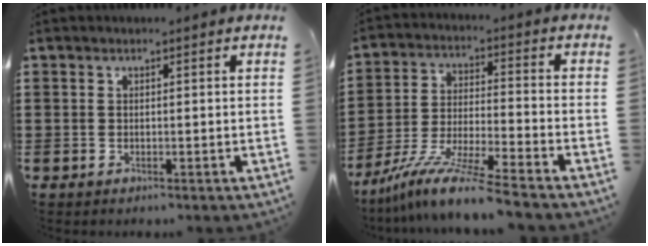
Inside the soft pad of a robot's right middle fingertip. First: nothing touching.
{"total": 10.6, "force": [-9.1, -0.2, 5.3], "torque": [-0.105, 0.002, -0.182]}